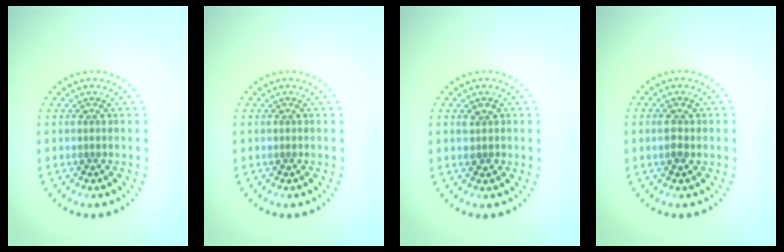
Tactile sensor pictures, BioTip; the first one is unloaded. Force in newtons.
{"total": 0.0}
{"total": 1.5, "press": 1.5, "slide": 0.2}
{"total": 1.8, "press": 1.8, "slide": 0.1}